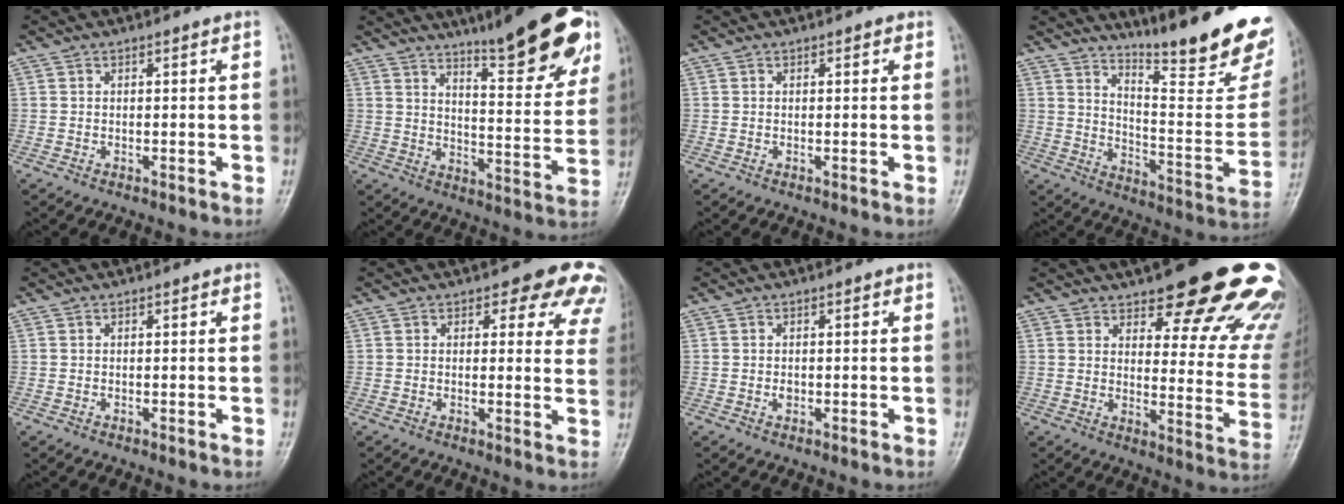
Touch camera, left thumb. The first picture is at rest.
{"total": 18.8, "force": [12.4, 4.1, 13.5], "torque": [-0.145, -0.064, 0.176]}
{"total": 0.7, "force": [0.4, 0.4, 0.5], "torque": [-0.001, 0.000, 0.002]}
{"total": 26.0, "force": [19.7, 4.9, 16.3], "torque": [-0.201, -0.141, 0.274]}
{"total": 0.0}
{"total": 10.2, "force": [7.5, 5.1, 4.6], "torque": [0.004, -0.030, 0.059]}
{"total": 1.2, "force": [-0.1, 0.9, 0.7], "torque": [-0.004, 0.001, -0.002]}
{"total": 23.9, "force": [16.8, 7.6, 15.2], "torque": [-0.141, -0.086, 0.203]}